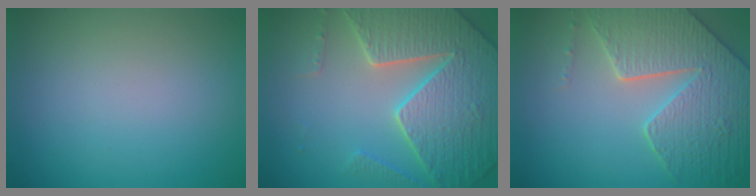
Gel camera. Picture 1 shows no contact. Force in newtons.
{"total": 7.5, "press": 7.3, "slide": 1.9}
{"total": 6.8, "press": 5.8, "slide": 3.6}